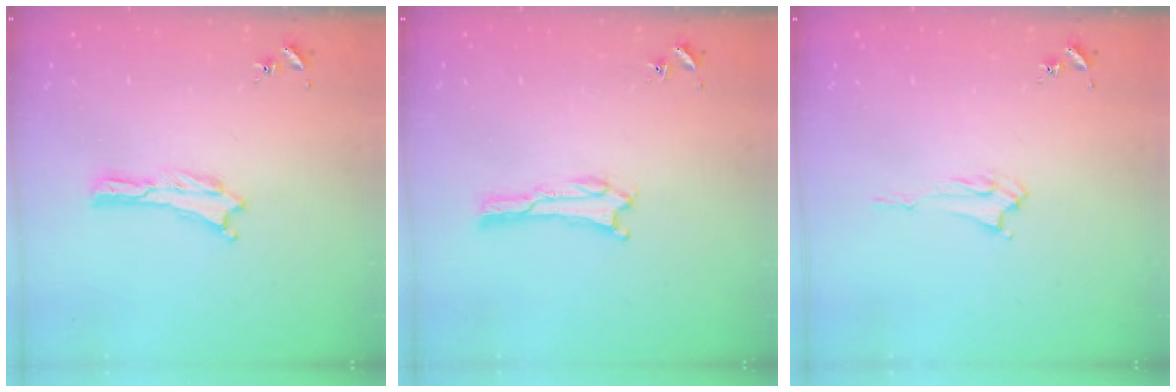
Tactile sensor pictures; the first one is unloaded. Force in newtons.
{"total": 1.3, "press": 1.3, "slide": 0.4}
{"total": 2.4, "press": 2.4, "slide": 0.3}